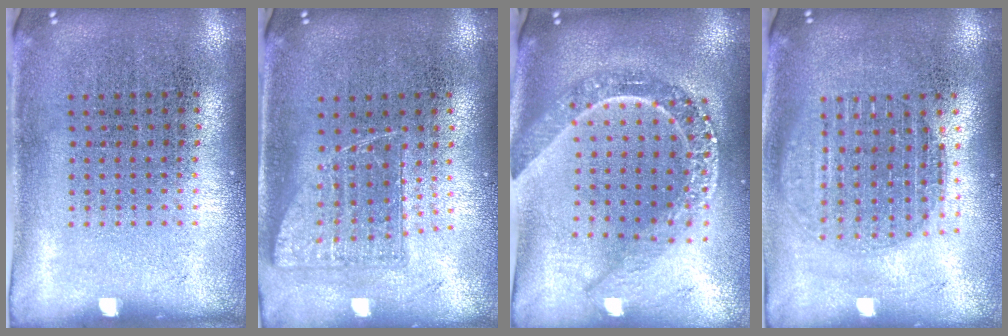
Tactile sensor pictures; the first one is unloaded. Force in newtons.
{"total": 1.0, "press": 0.9, "slide": 0.5}
{"total": 2.4, "press": 2.0, "slide": 1.3}
{"total": 1.7, "press": 1.5, "slide": 0.9}